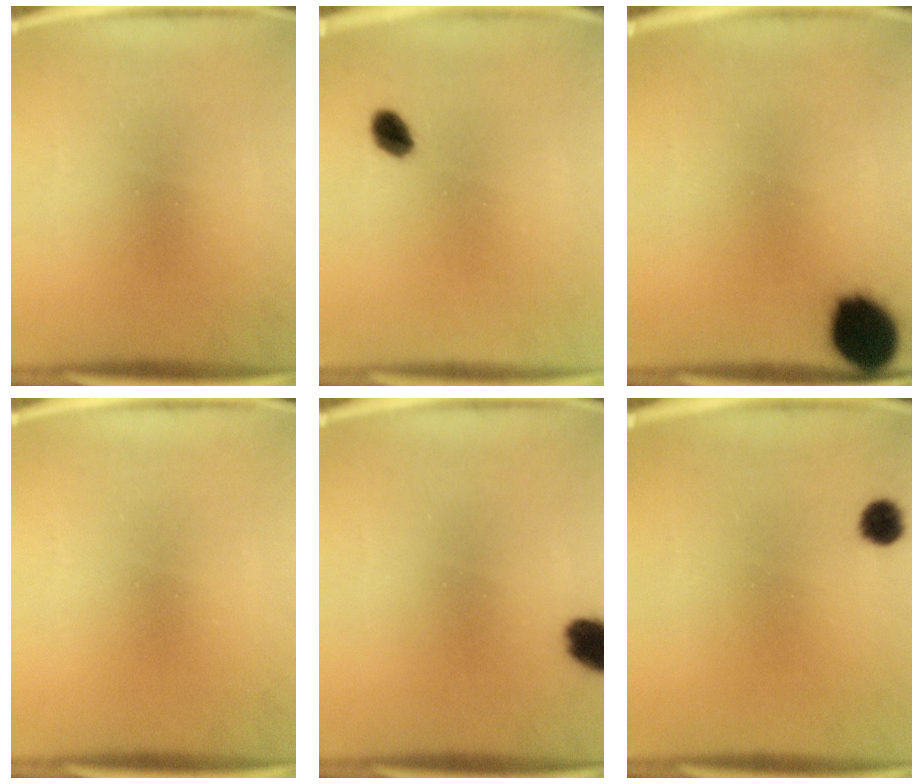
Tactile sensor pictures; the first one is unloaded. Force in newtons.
{"total": 3.6}
{"total": 14.7}
{"total": 0.0}
{"total": 5.4}
{"total": 3.0}